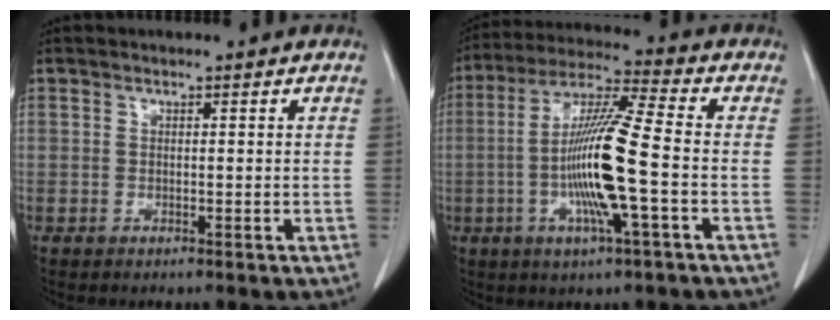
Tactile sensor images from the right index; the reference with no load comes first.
{"total": 13.8, "force": [-2.6, 0.0, 13.5], "torque": [-0.265, -0.004, -0.058]}